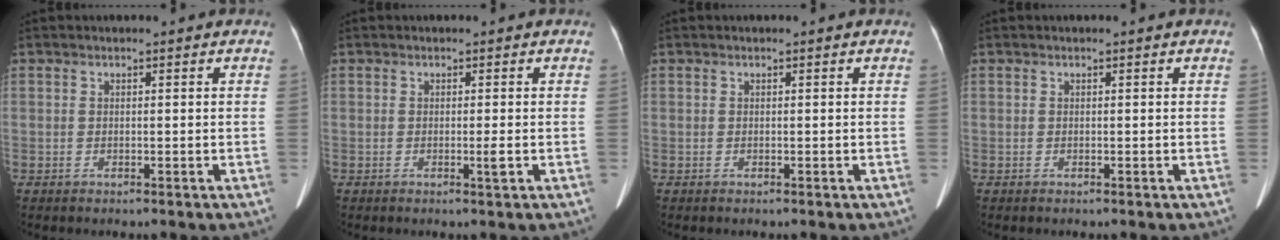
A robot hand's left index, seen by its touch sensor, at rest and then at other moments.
{"total": 1.1, "force": [-0.3, -0.2, 1.1], "torque": [-0.020, -0.004, -0.004]}
{"total": 0.0}
{"total": 0.0}